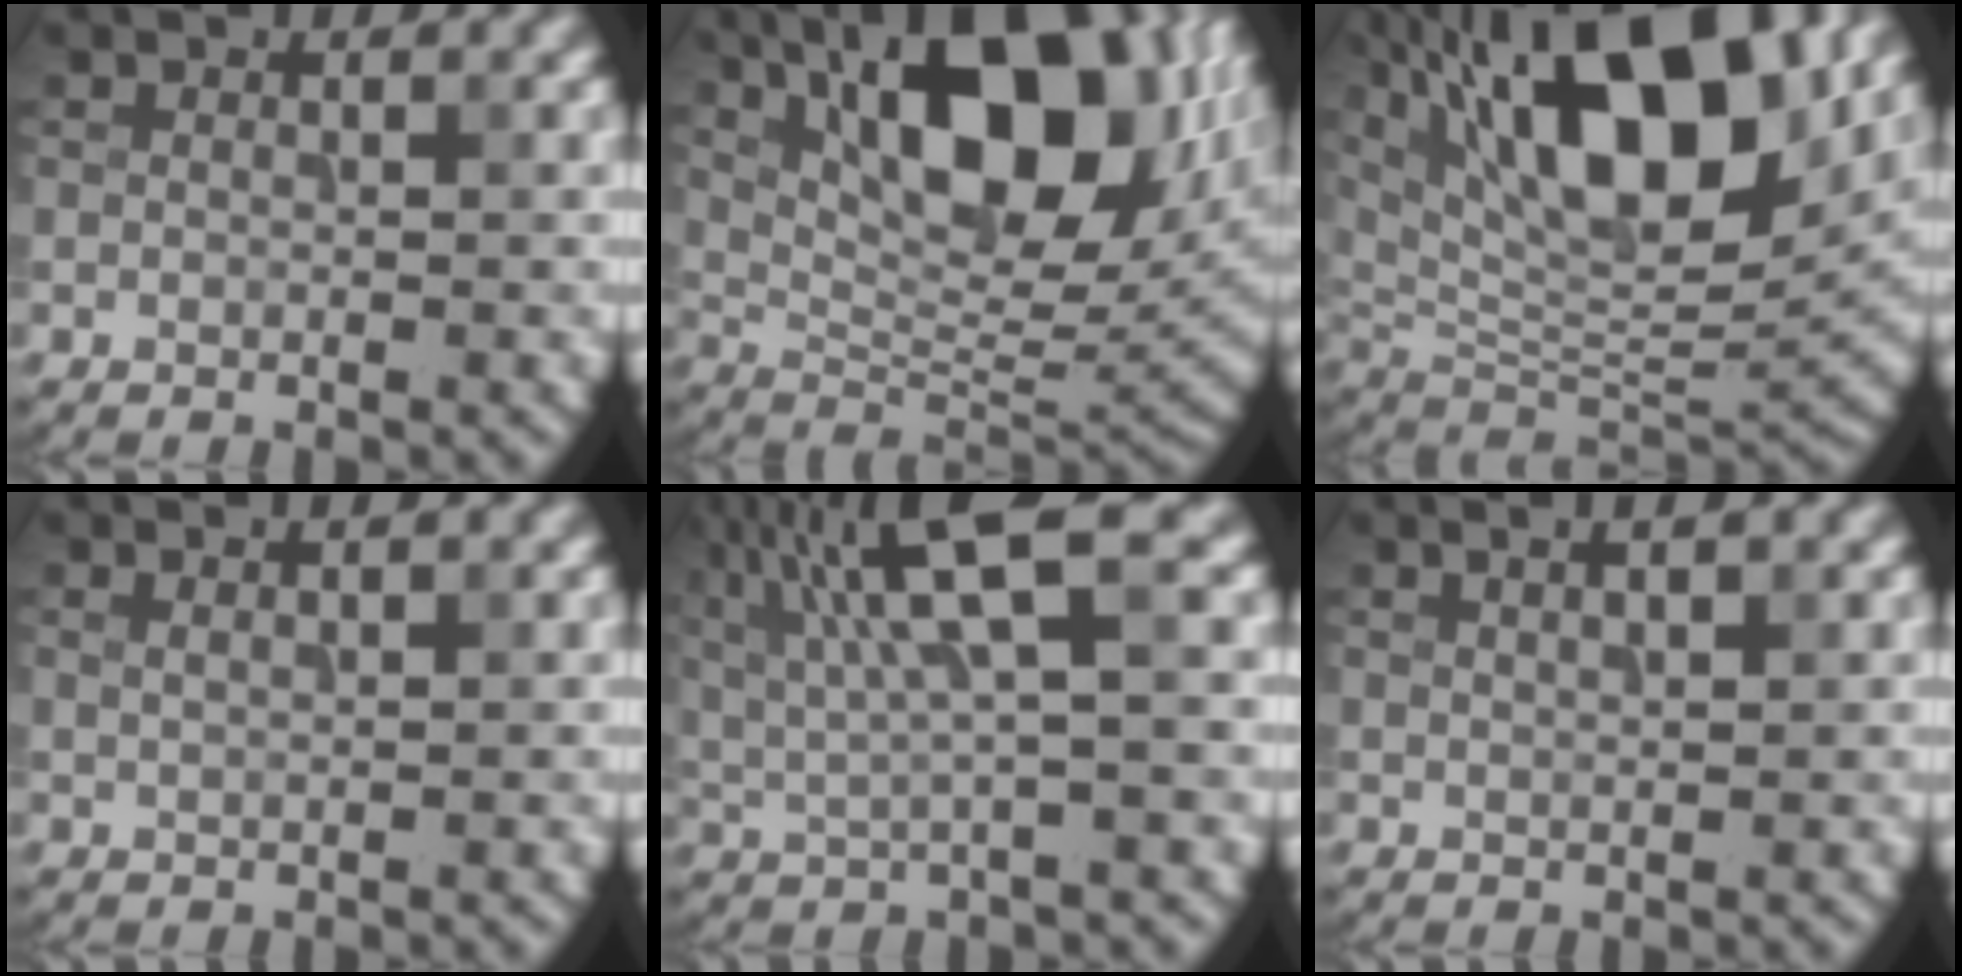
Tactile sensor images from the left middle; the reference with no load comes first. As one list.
[{"total": 15.0, "force": [6.1, 6.5, 12.1], "torque": [-0.183, 0.008, 0.102]}, {"total": 16.3, "force": [7.2, 6.4, 13.1], "torque": [-0.217, 0.017, 0.120]}, {"total": 1.3, "force": [0.8, 0.4, 0.9], "torque": [-0.009, 0.000, 0.007]}, {"total": 8.3, "force": [2.6, 1.6, 7.7], "torque": [-0.156, 0.013, 0.049]}, {"total": 3.2, "force": [1.8, 1.3, 2.2], "torque": [-0.010, 0.018, -0.003]}]